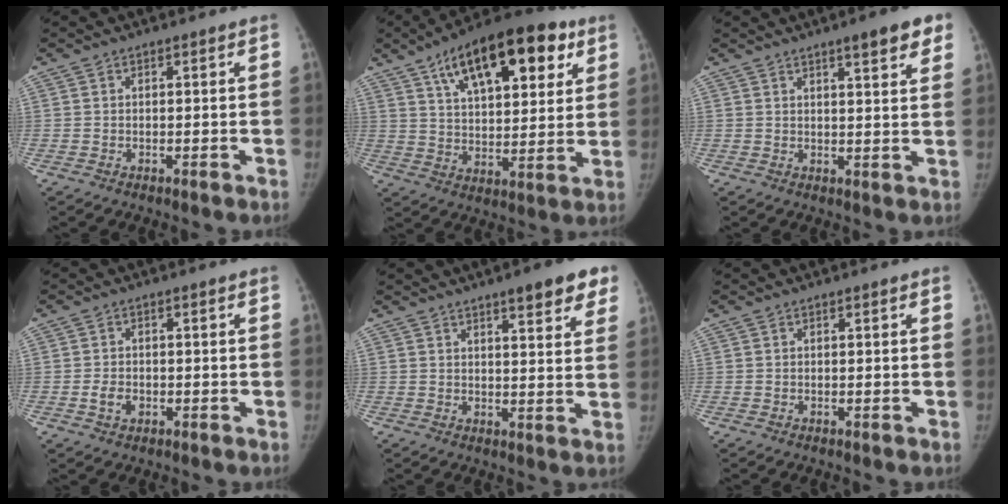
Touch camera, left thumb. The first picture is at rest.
{"total": 21.7, "force": [10.7, 9.8, 16.2], "torque": [-0.217, -0.015, 0.171]}
{"total": 7.5, "force": [4.5, 1.6, 5.7], "torque": [-0.059, -0.017, 0.057]}
{"total": 2.9, "force": [-1.0, 2.2, 1.7], "torque": [-0.026, 0.008, -0.016]}
{"total": 9.7, "force": [6.1, 2.4, 7.1], "torque": [-0.063, -0.023, 0.073]}
{"total": 0.0}